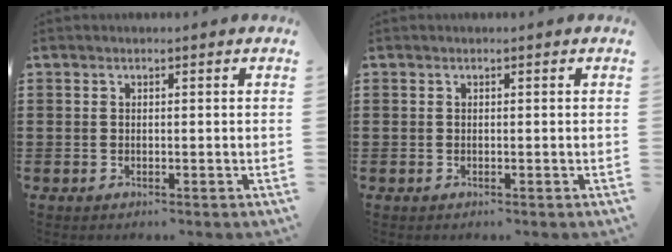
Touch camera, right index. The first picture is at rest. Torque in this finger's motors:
{"motor_torque": [0.02, 0.02, 0.00, 0.00]}